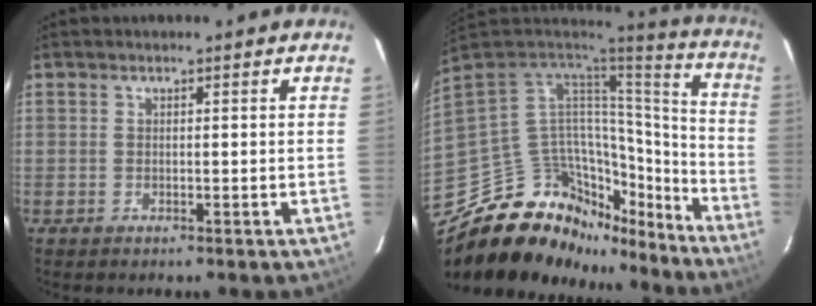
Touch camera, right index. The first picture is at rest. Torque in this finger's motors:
{"motor_torque": [-0.48, -0.83, -0.76, -0.21]}